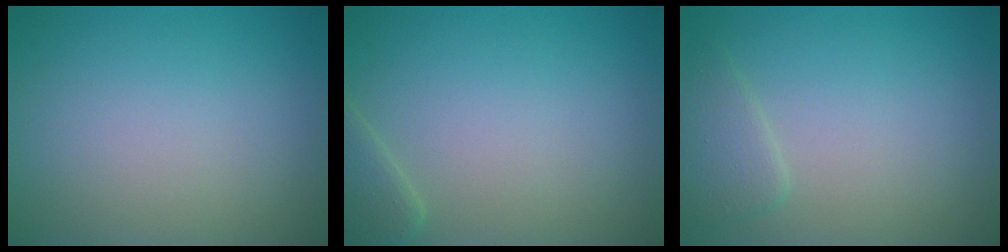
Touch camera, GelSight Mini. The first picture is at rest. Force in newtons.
{"total": 1.8, "press": 1.8, "slide": 0.1}
{"total": 1.9, "press": 1.9, "slide": 0.1}